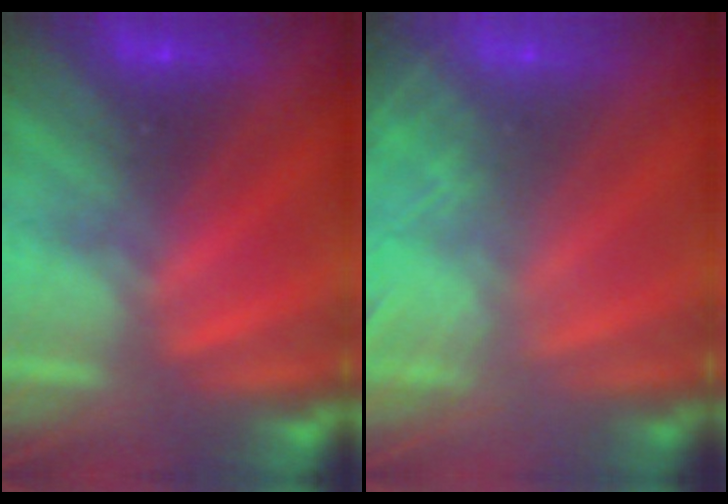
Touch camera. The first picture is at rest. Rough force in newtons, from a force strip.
{"total": 8.3}